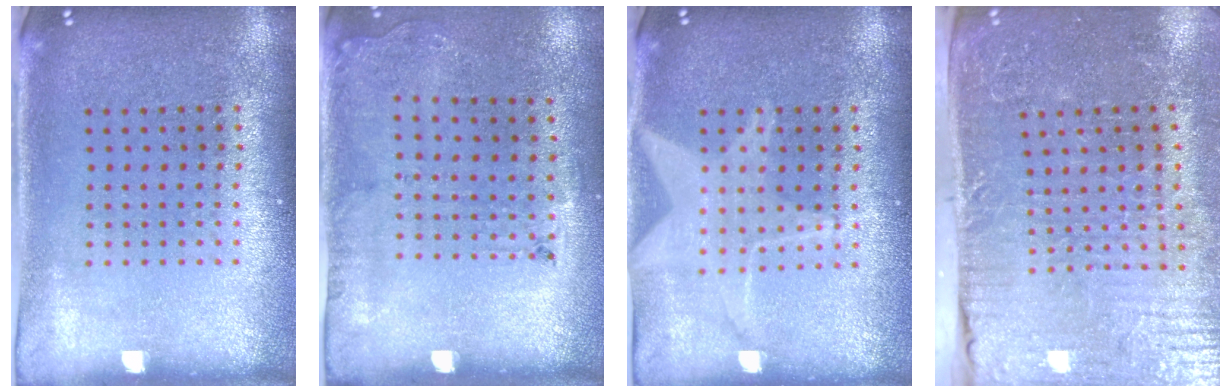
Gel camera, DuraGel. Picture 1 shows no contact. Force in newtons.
{"total": 1.8, "press": 1.2, "slide": 1.3}
{"total": 2.7, "press": 2.7, "slide": 0.4}
{"total": 4.6, "press": 4.4, "slide": 1.3}